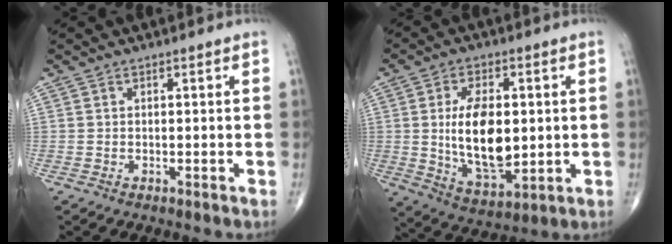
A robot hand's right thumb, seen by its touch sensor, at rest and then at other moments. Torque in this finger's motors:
{"motor_torque": [1.23, 1.37, 1.28, 0.25, 0.12]}